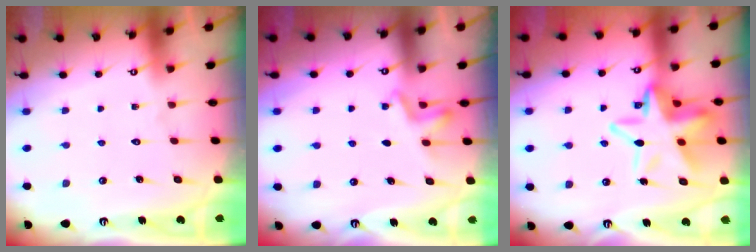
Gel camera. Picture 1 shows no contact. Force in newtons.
{"total": 3.3, "press": 2.9, "slide": 1.4}
{"total": 15.4, "press": 15.2, "slide": 2.1}